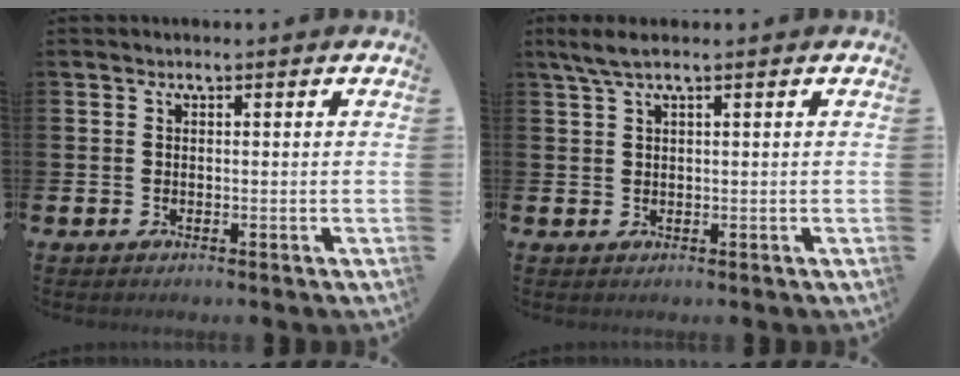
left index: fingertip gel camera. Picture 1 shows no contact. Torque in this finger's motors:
{"motor_torque": [0.37, -0.22, 0.30, 0.14]}